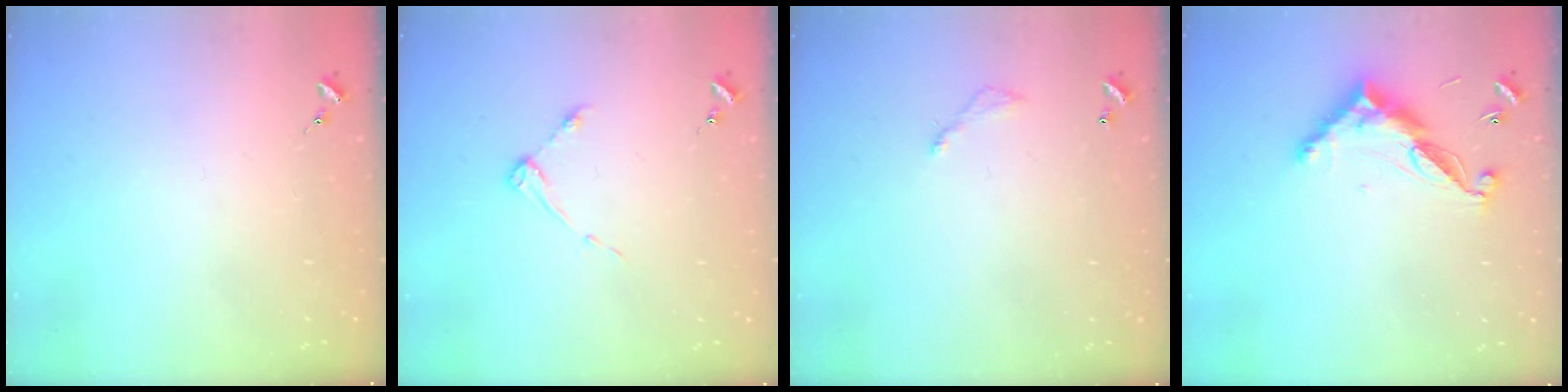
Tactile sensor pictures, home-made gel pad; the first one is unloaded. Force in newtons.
{"total": 4.3, "press": 4.3, "slide": 0.6}
{"total": 3.8, "press": 3.8, "slide": 0.2}
{"total": 12.2, "press": 12.1, "slide": 0.3}